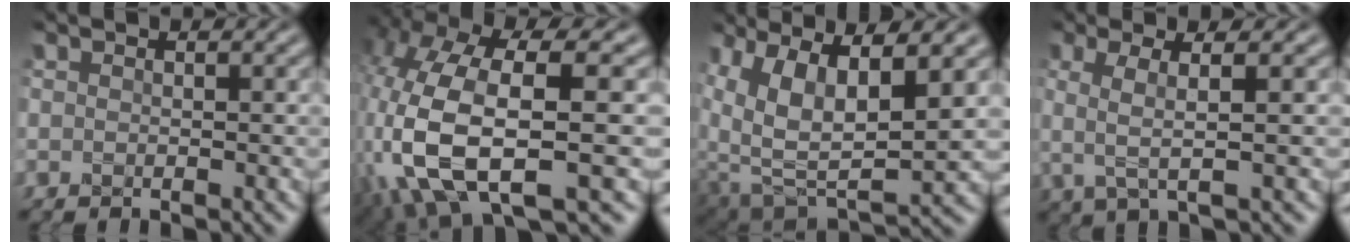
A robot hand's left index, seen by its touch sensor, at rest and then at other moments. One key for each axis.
{"total": 12.0, "fx": -2.2, "fy": 5.5, "fz": 10.5, "tx": -0.243, "ty": -0.012, "tz": -0.034}
{"total": 10.2, "fx": 4.1, "fy": 4.9, "fz": 7.9, "tx": -0.153, "ty": -0.007, "tz": 0.089}
{"total": 3.0, "fx": 0.6, "fy": 0.6, "fz": 2.9, "tx": -0.055, "ty": 0.006, "tz": 0.010}